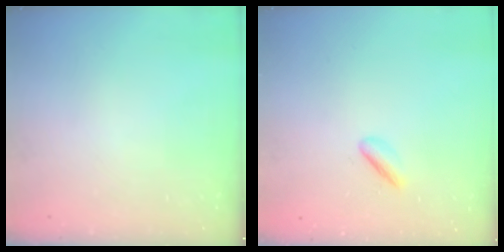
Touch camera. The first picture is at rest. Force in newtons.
{"total": 2.2, "press": 1.9, "slide": 1.2}